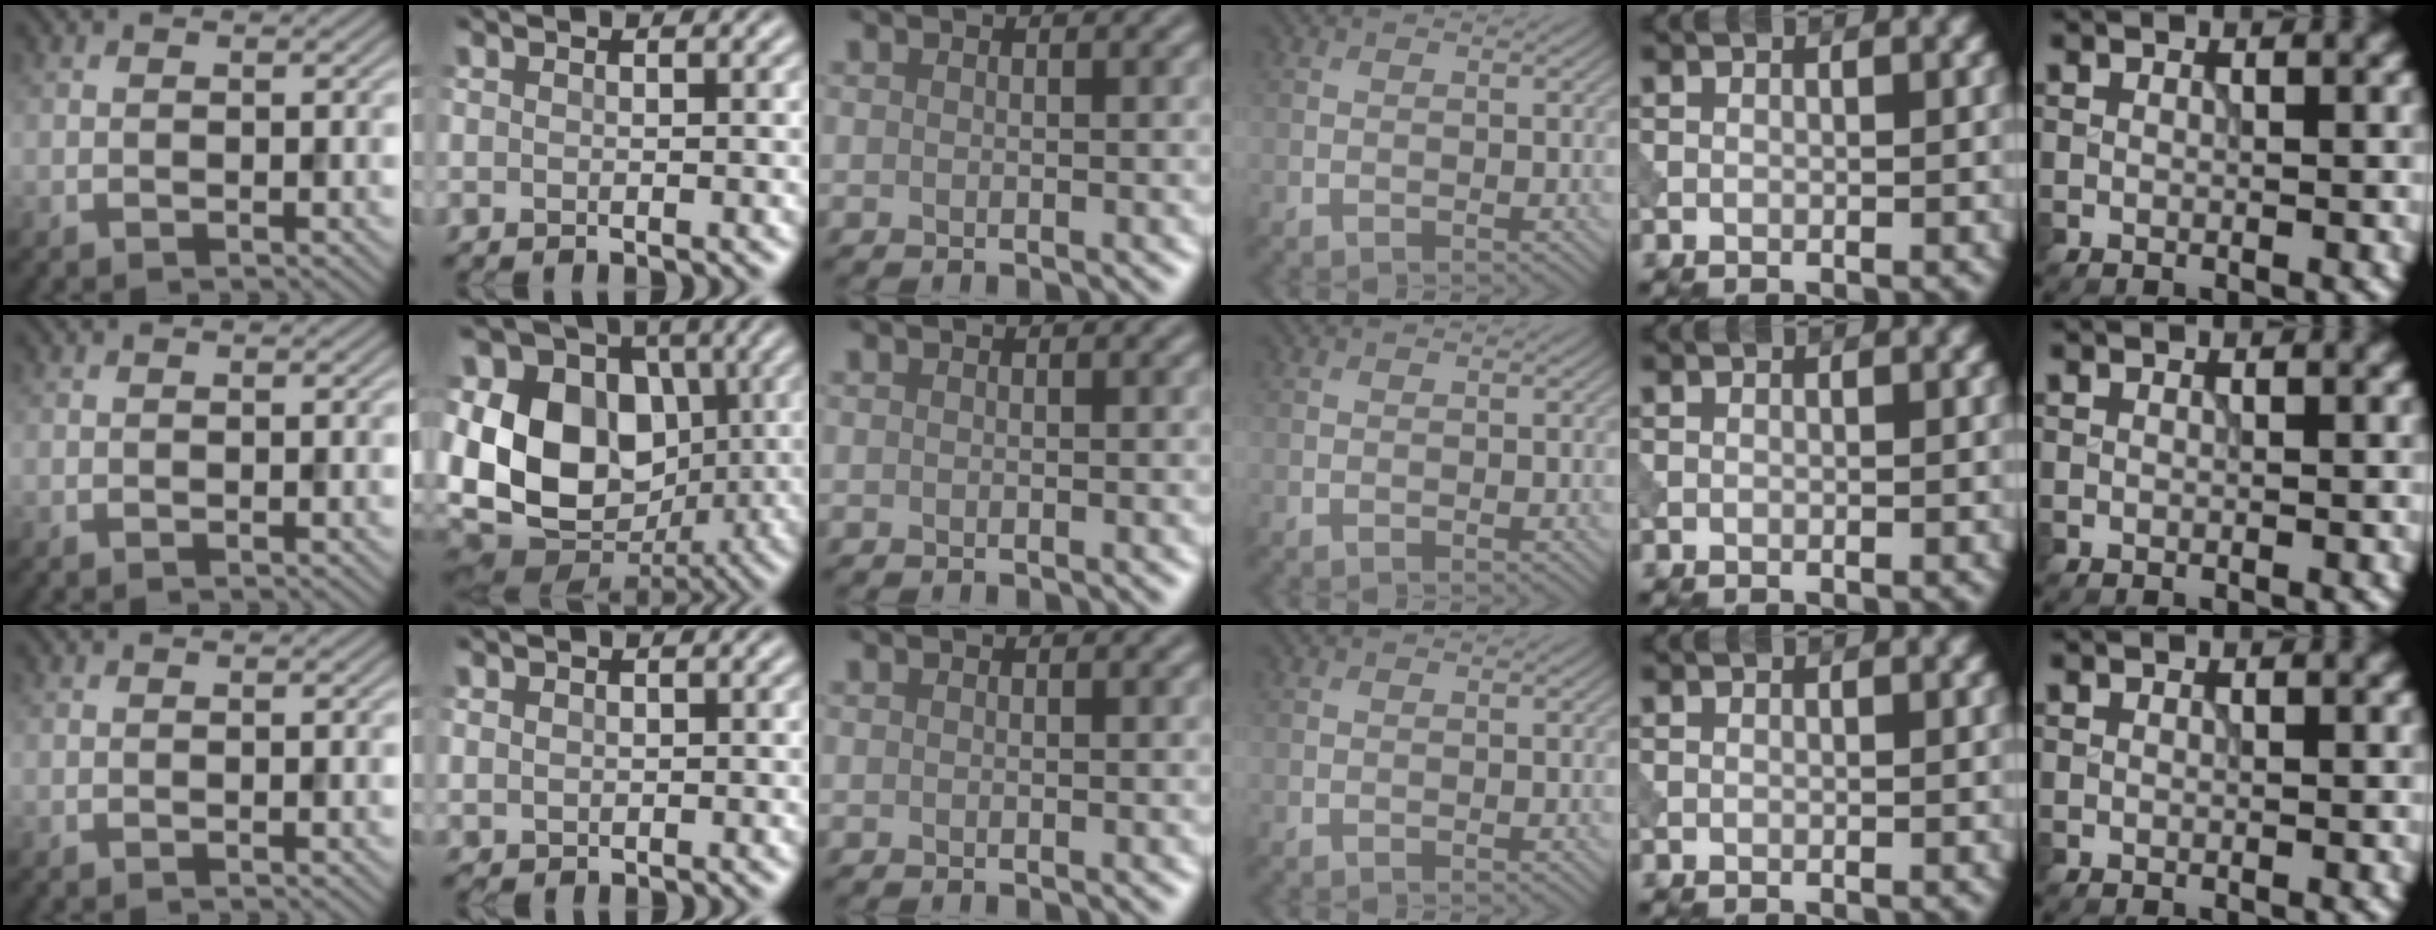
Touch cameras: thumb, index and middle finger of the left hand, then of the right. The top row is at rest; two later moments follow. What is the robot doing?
{"motion": "press", "object": "tv remote"}